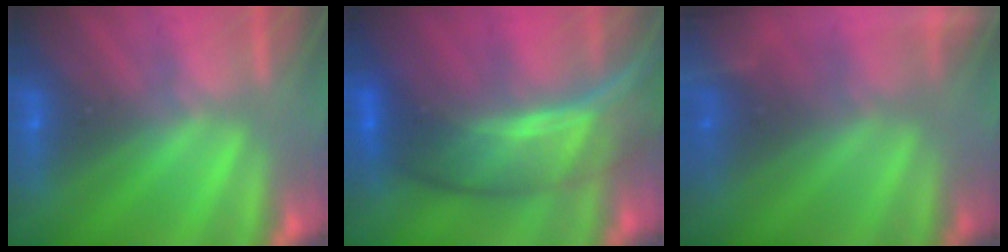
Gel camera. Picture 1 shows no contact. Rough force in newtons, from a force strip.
{"total": 7.5}
{"total": 8.1}